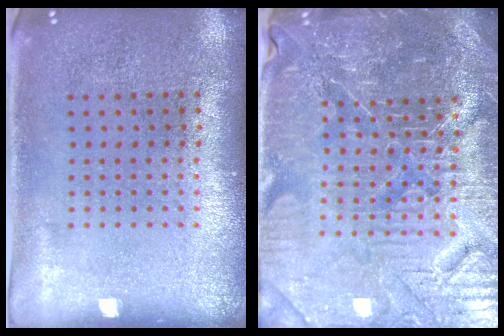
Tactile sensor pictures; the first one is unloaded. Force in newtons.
{"total": 5.5, "press": 5.1, "slide": 2.0}